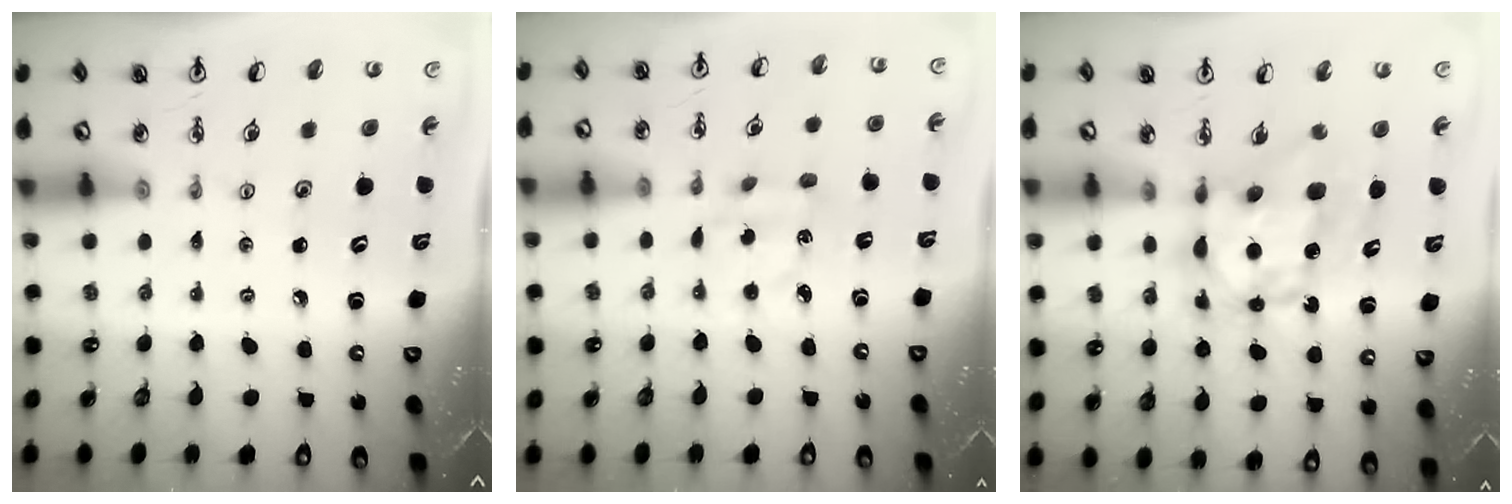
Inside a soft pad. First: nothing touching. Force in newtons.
{"total": 2.4, "press": 2.3, "slide": 0.5}
{"total": 9.1, "press": 9.1, "slide": 0.7}